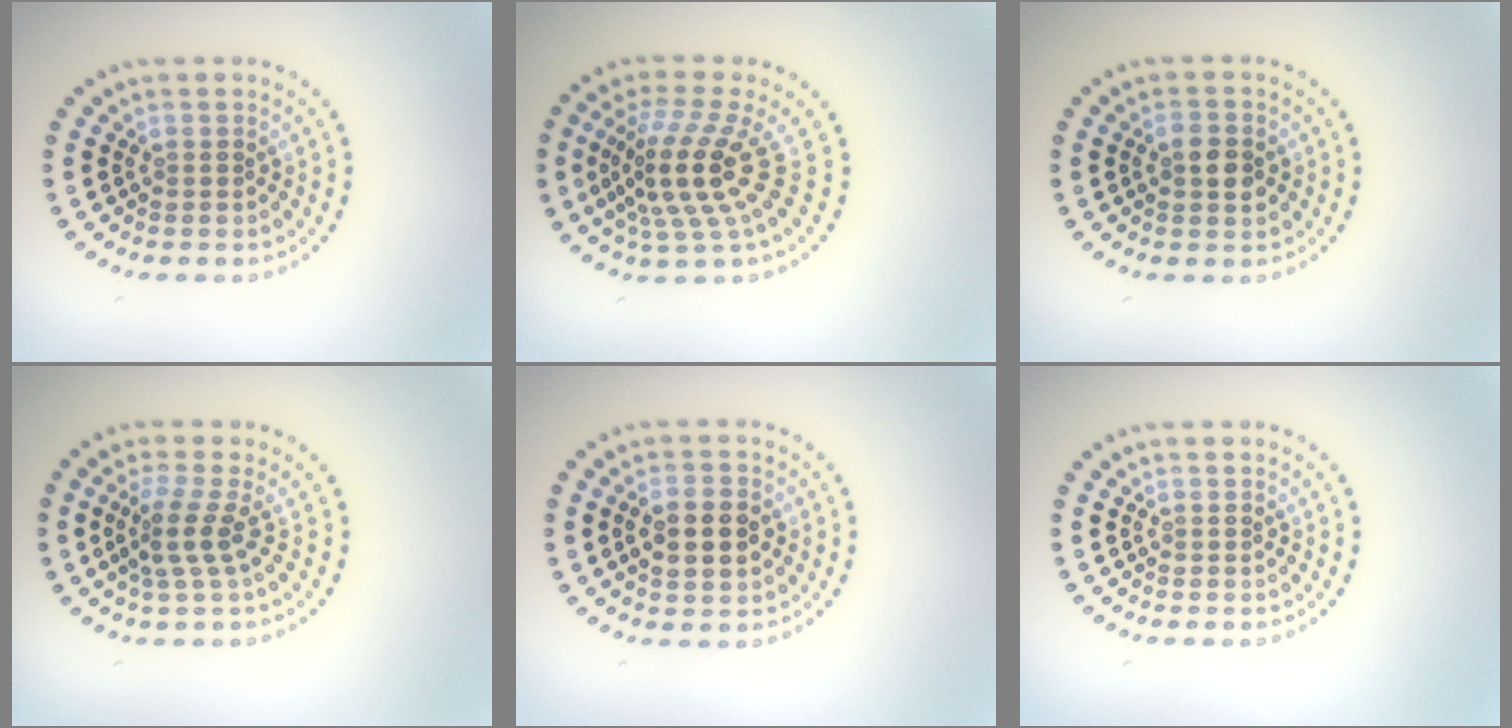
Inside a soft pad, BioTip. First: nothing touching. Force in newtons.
{"total": 5.2, "press": 3.7, "slide": 3.7}
{"total": 2.4, "press": 2.4, "slide": 0.1}
{"total": 2.8, "press": 1.9, "slide": 2.0}
{"total": 3.4, "press": 3.4, "slide": 0.1}
{"total": 0.0}